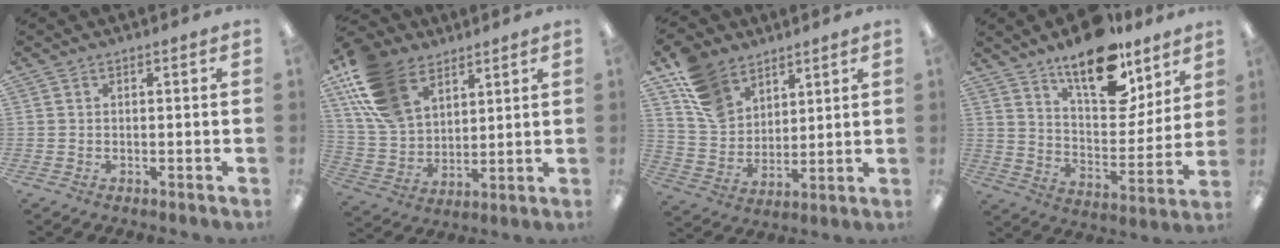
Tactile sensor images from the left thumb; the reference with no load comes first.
{"total": 17.9, "force": [10.3, 11.3, 9.2], "torque": [-0.222, -0.030, 0.198]}
{"total": 12.9, "force": [8.4, 8.9, 4.2], "torque": [-0.090, -0.038, 0.169]}
{"total": 17.3, "force": [13.2, 7.1, 8.8], "torque": [-0.133, -0.087, 0.228]}